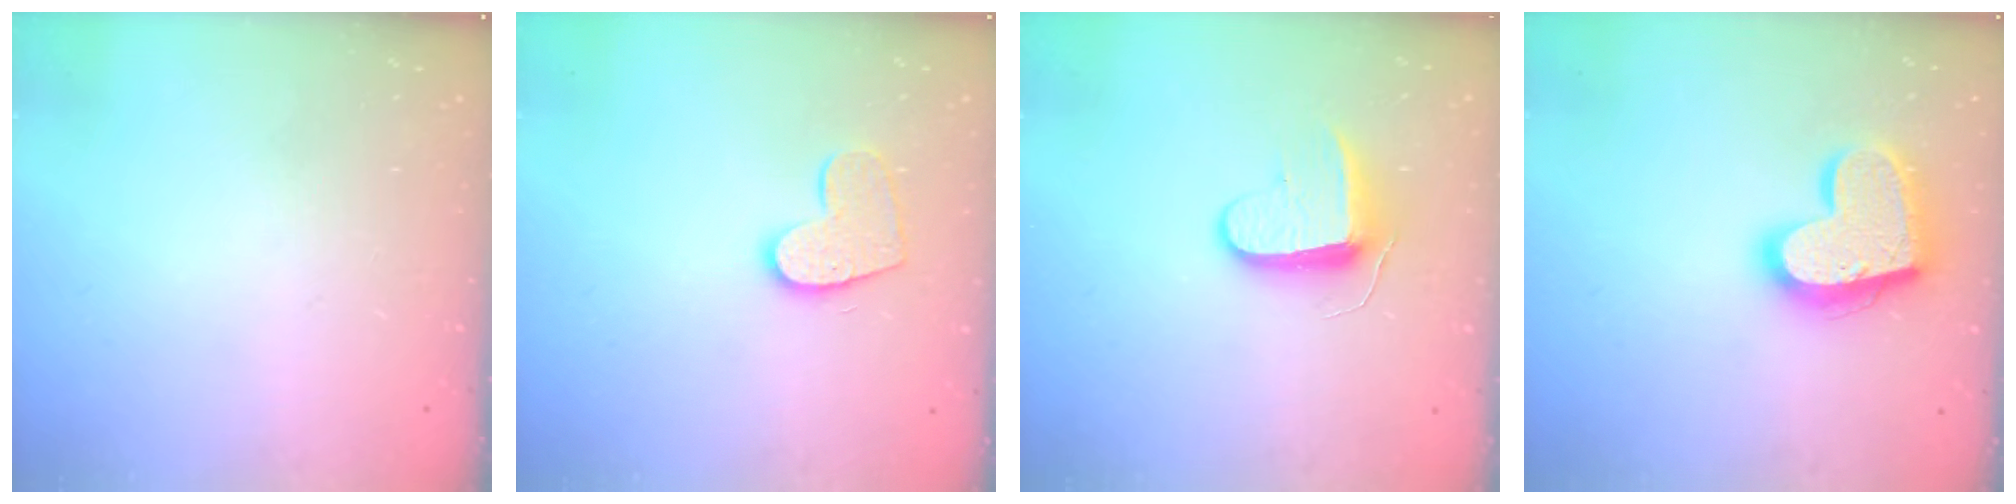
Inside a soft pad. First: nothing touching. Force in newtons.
{"total": 10.6, "press": 10.5, "slide": 0.8}
{"total": 8.6, "press": 8.6, "slide": 0.5}
{"total": 19.0, "press": 18.9, "slide": 1.6}